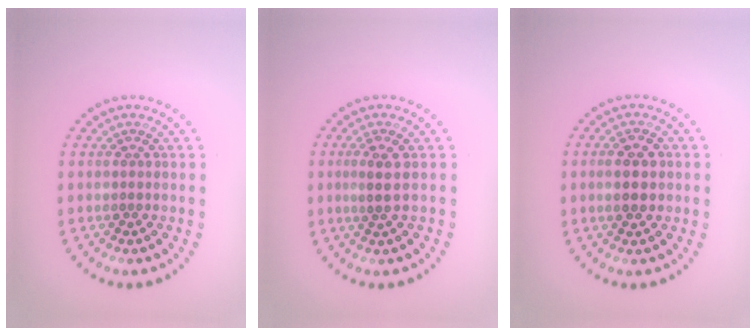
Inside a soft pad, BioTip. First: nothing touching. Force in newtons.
{"total": 1.7, "press": 1.5, "slide": 0.8}
{"total": 3.2, "press": 3.2, "slide": 0.2}